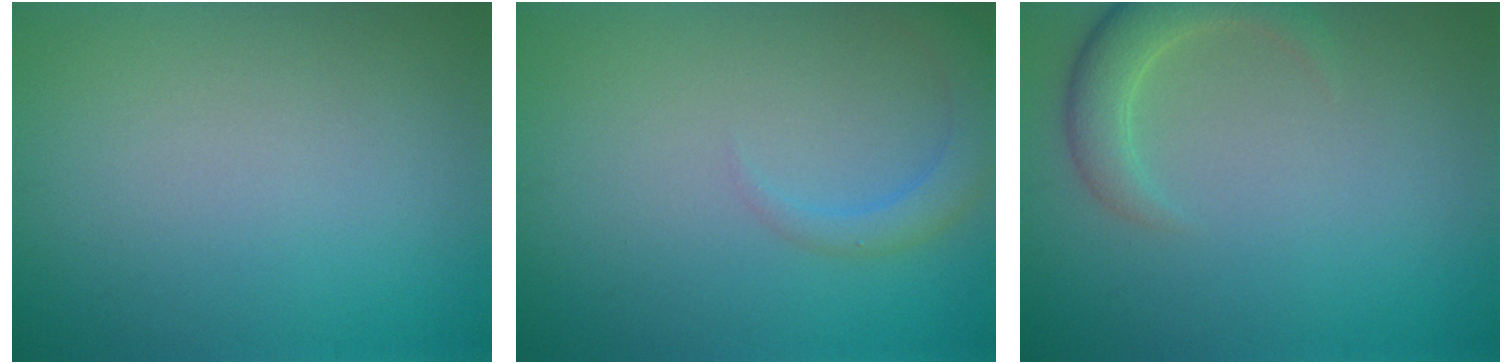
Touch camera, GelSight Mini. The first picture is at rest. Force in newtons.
{"total": 2.4, "press": 2.4, "slide": 0.2}
{"total": 3.2, "press": 3.2, "slide": 0.3}